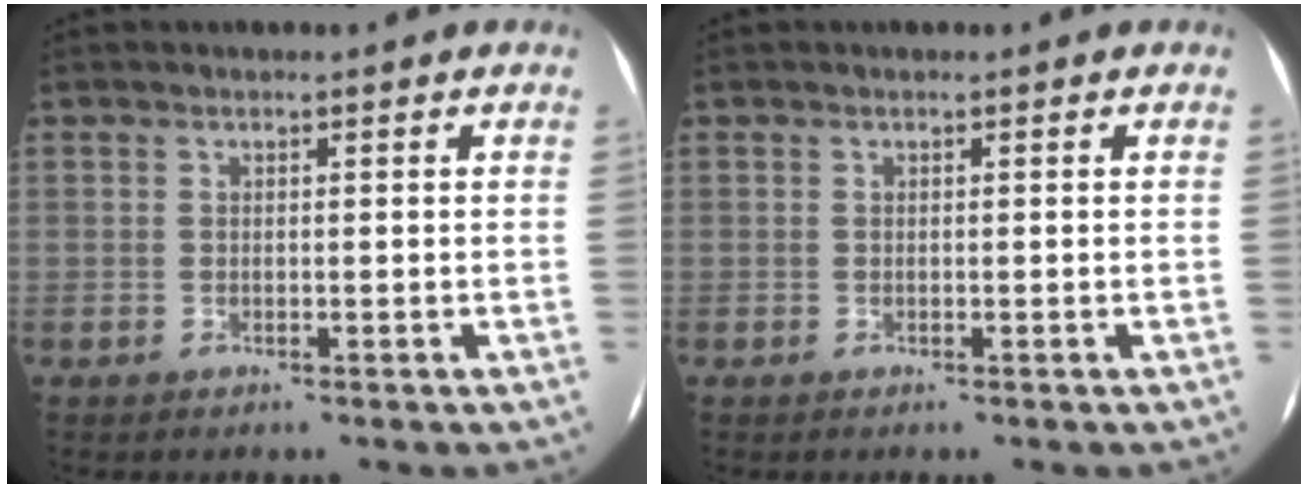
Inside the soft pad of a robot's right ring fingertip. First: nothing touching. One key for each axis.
{"total": 0.0}